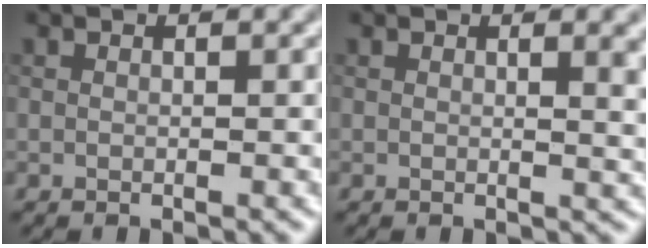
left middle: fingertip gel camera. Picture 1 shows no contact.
{"total": 3.2, "force": [1.1, 1.2, 2.7], "torque": [-0.021, 0.001, 0.013]}